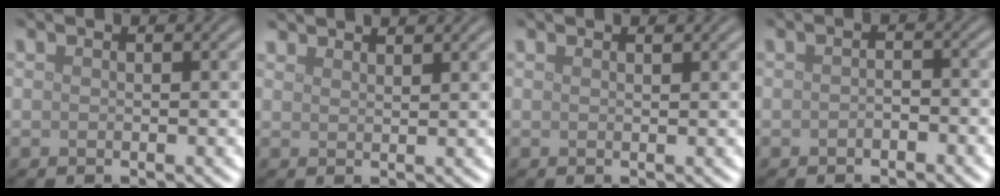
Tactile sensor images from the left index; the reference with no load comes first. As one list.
[{"total": 2.5, "force": [2.4, 0.3, 0.5], "torque": [-0.005, 0.003, 0.033]}, {"total": 0.5, "force": [0.5, 0.0, 0.2], "torque": [-0.003, 0.001, 0.010]}, {"total": 1.2, "force": [-0.6, 0.6, 0.7], "torque": [-0.014, 0.001, -0.012]}]